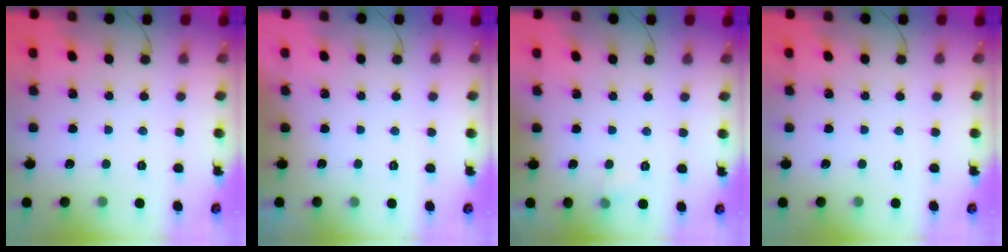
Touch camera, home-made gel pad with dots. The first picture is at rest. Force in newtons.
{"total": 0.0}
{"total": 3.2, "press": 3.0, "slide": 1.2}
{"total": 0.0}